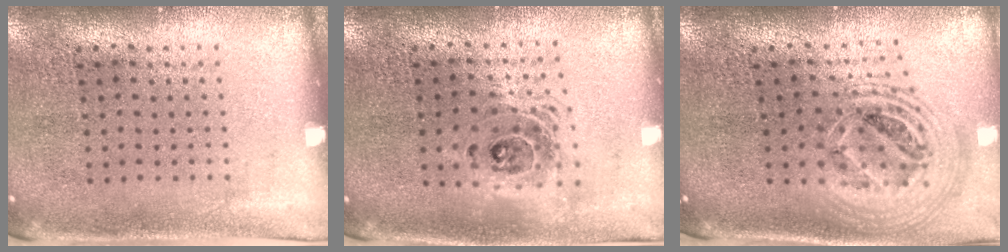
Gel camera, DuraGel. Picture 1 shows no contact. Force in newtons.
{"total": 1.5, "press": 1.2, "slide": 0.9}
{"total": 2.3, "press": 1.8, "slide": 1.5}